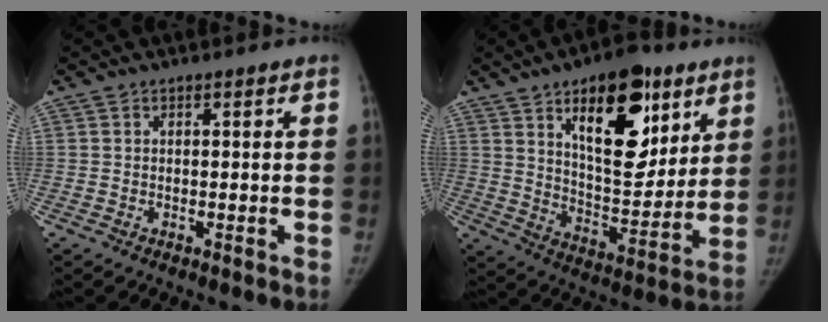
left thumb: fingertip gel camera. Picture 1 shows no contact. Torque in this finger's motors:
{"motor_torque": [1.47, 1.50, 1.58, -0.68, 0.14]}